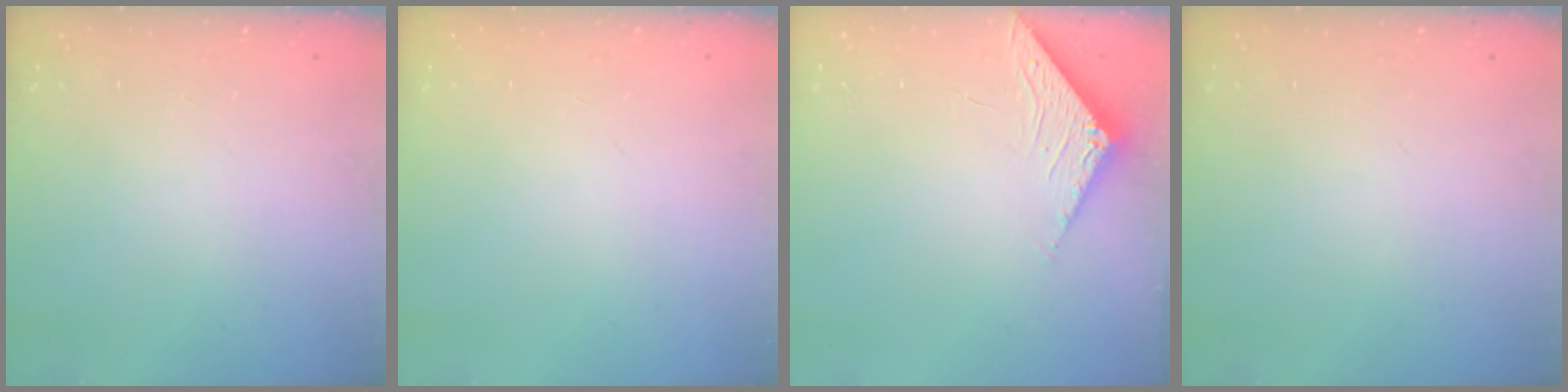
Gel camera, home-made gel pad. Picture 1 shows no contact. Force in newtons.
{"total": 0.0}
{"total": 6.9, "press": 6.9, "slide": 0.5}
{"total": 0.0}